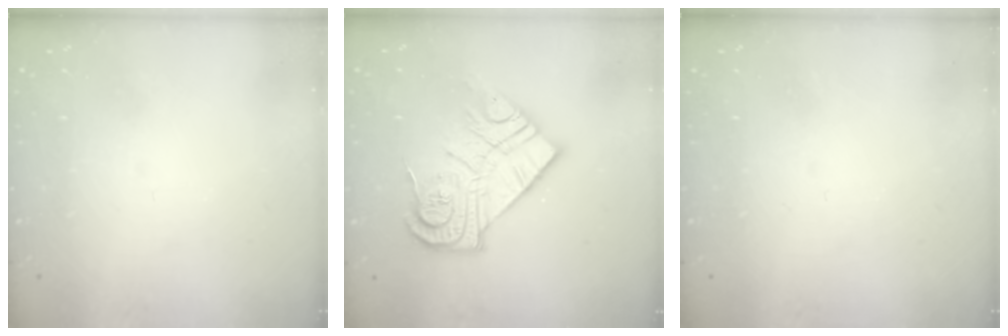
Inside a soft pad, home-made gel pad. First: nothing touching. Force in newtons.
{"total": 16.3, "press": 16.2, "slide": 1.1}
{"total": 0.0}